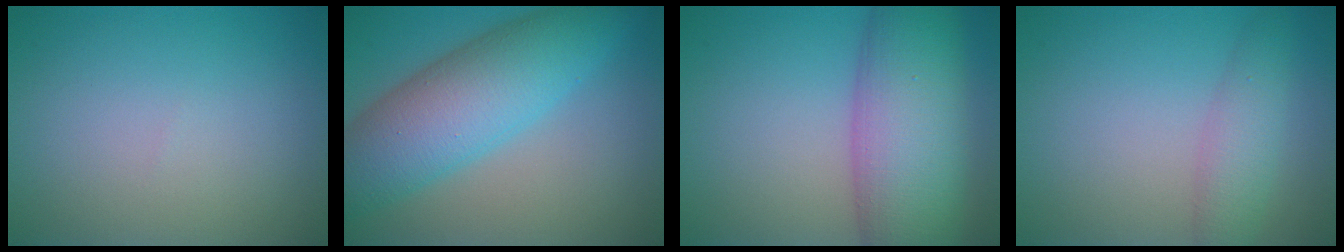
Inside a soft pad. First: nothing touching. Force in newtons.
{"total": 9.0, "press": 9.0, "slide": 0.1}
{"total": 10.8, "press": 10.8, "slide": 0.4}
{"total": 2.9, "press": 2.9, "slide": 0.1}